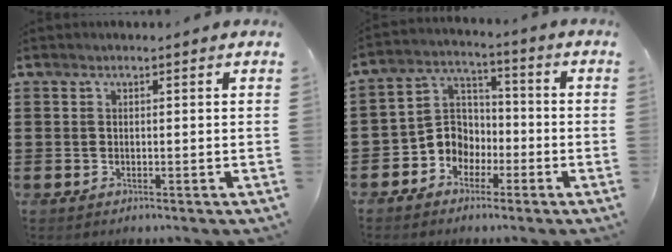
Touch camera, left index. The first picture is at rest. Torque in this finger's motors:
{"motor_torque": [0.85, 0.78, 0.19, 0.07]}